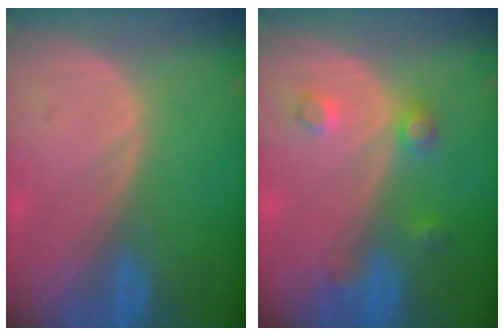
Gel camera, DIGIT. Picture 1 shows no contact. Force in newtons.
{"total": 3.5, "press": 3.4, "slide": 1.0}